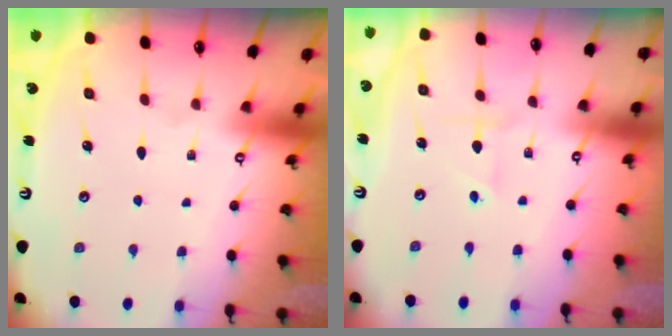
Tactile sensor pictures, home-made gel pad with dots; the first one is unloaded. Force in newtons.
{"total": 1.8, "press": 1.7, "slide": 0.4}